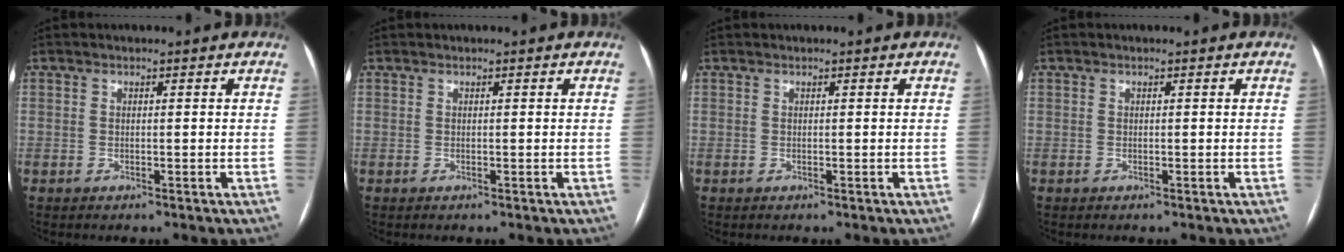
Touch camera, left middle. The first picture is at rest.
{"total": 0.0}
{"total": 0.0}
{"total": 0.0}